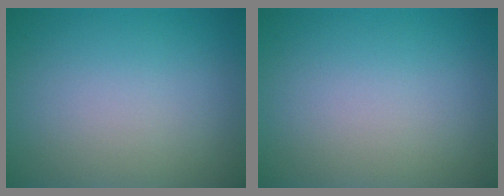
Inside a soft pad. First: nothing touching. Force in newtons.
{"total": 0.0}